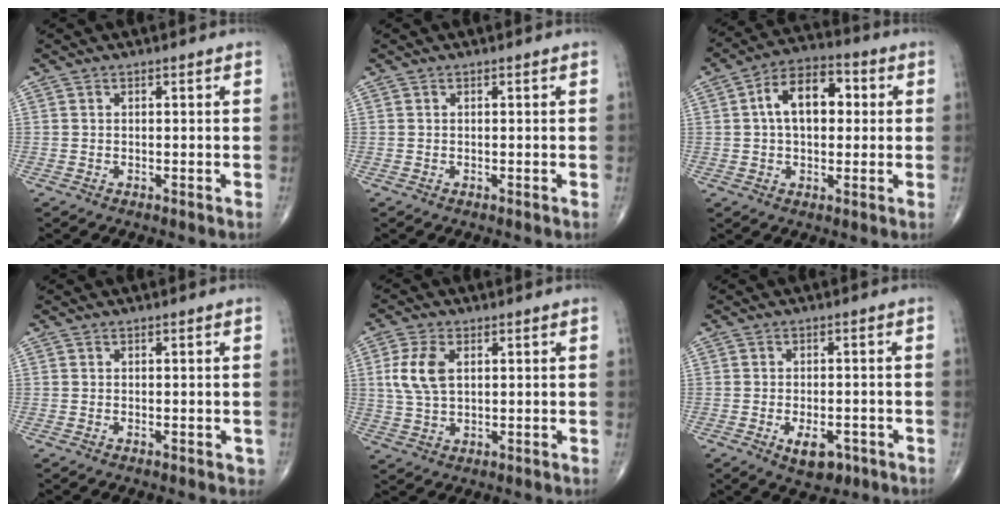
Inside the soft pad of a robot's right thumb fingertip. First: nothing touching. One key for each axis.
{"total": 0.0}
{"total": 11.8, "fx": 1.8, "fy": 7.2, "fz": 9.1, "tx": -0.132, "ty": 0.023, "tz": 0.021}
{"total": 1.0, "fx": -0.3, "fy": 0.6, "fz": 0.7, "tx": -0.006, "ty": 0.002, "tz": -0.003}
{"total": 7.2, "fx": 1.7, "fy": 4.1, "fz": 5.7, "tx": -0.123, "ty": -0.001, "tz": 0.036}
{"total": 5.8, "fx": -2.5, "fy": 3.2, "fz": 4.1, "tx": -0.055, "ty": 0.008, "tz": -0.030}